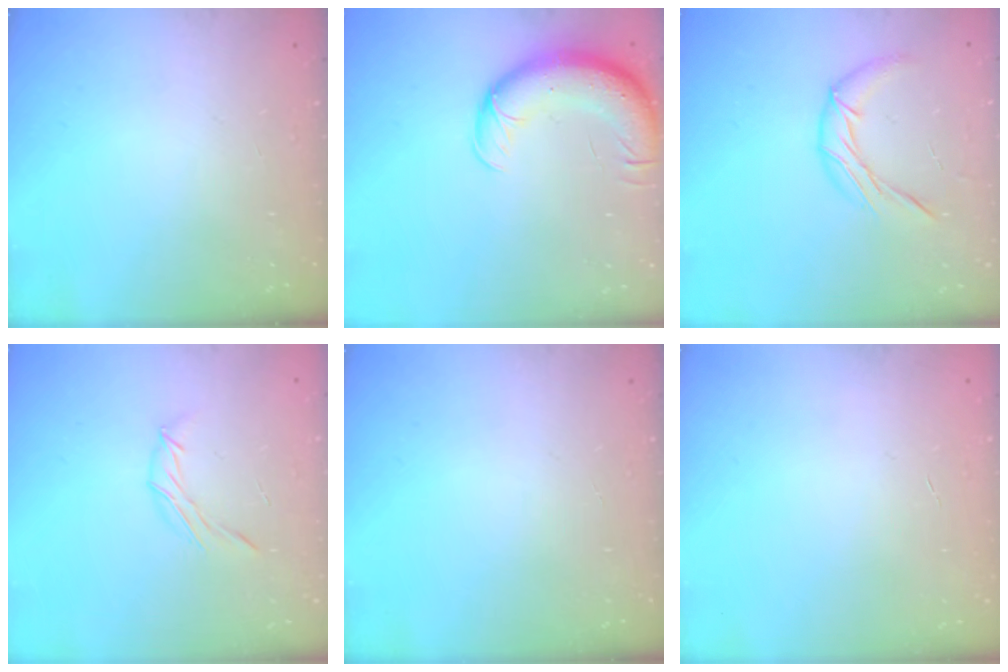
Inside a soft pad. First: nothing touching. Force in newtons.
{"total": 13.7, "press": 13.3, "slide": 3.1}
{"total": 9.3, "press": 9.3, "slide": 0.2}
{"total": 5.4, "press": 5.3, "slide": 1.1}
{"total": 0.0}
{"total": 0.0}